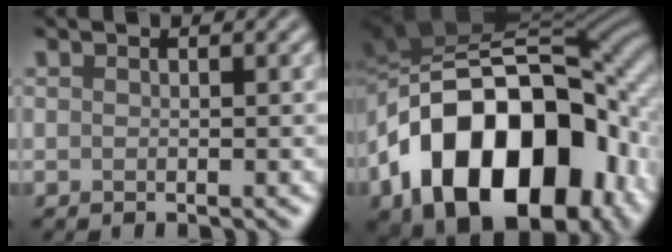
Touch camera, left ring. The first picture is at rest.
{"total": 18.8, "force": [-6.8, 12.4, 12.4], "torque": [-0.200, -0.010, -0.103]}